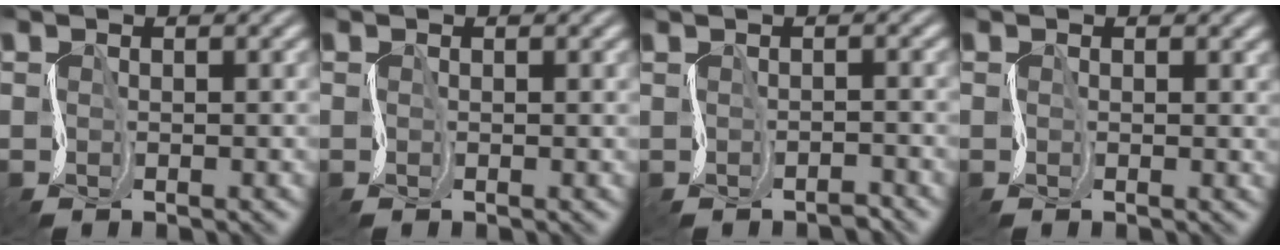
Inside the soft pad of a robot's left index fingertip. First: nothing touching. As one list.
[{"total": 0.0}, {"total": 1.0, "force": [-0.7, 0.3, 0.7], "torque": [-0.009, -0.005, -0.013]}, {"total": 1.0, "force": [0.5, 0.8, 0.5], "torque": [-0.014, -0.001, 0.007]}]